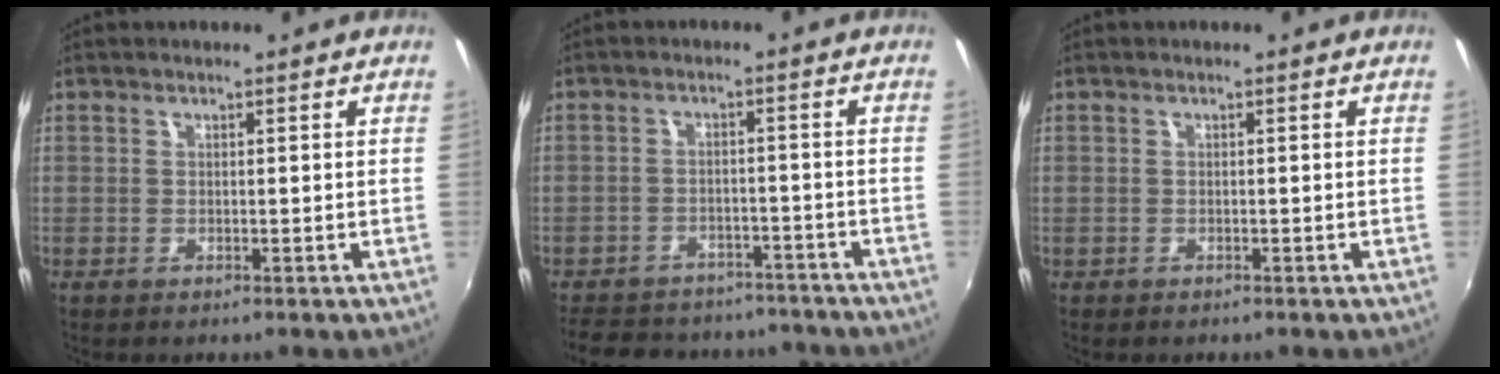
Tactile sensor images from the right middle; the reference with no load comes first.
{"total": 16.7, "force": [-13.9, 7.4, 5.6], "torque": [-0.134, 0.029, -0.180]}
{"total": 0.0}